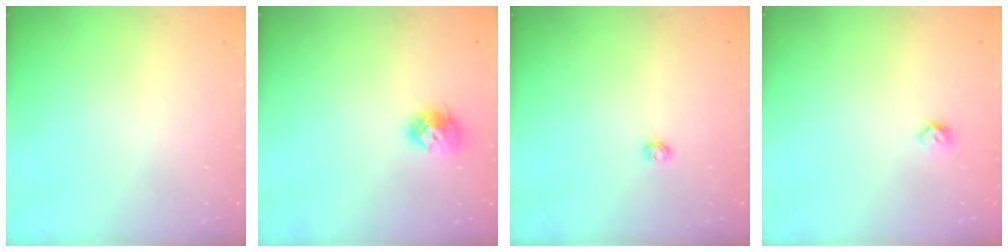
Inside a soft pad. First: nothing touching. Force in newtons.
{"total": 9.4, "press": 9.4, "slide": 0.6}
{"total": 3.6, "press": 3.6, "slide": 0.3}
{"total": 3.9, "press": 3.9, "slide": 0.6}